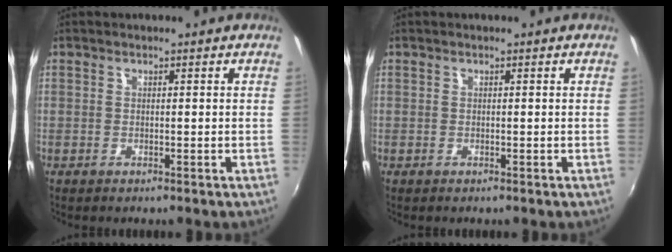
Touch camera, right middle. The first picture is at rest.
{"total": 0.0}